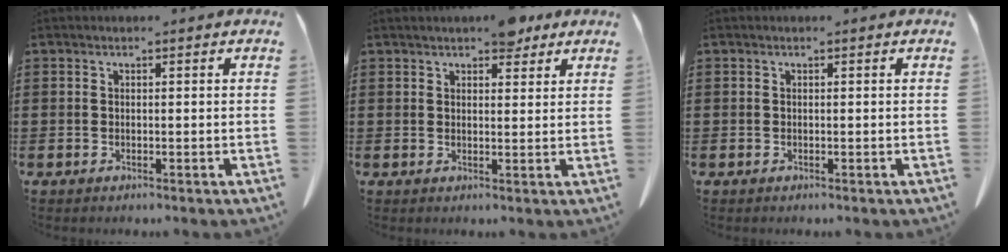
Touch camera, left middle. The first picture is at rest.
{"total": 4.0, "force": [3.3, 1.4, 1.8], "torque": [-0.034, 0.001, 0.060]}
{"total": 0.0}